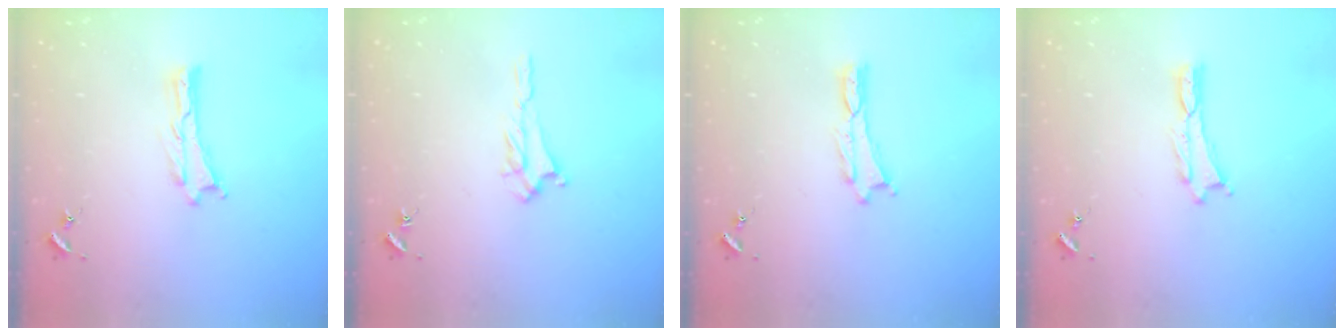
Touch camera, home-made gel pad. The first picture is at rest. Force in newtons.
{"total": 2.0, "press": 2.0, "slide": 0.5}
{"total": 0.0}
{"total": 0.0}